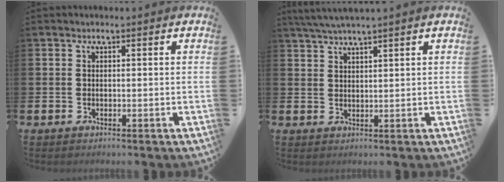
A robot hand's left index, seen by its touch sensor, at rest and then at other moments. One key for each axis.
{"total": 3.2, "fx": 2.9, "fy": -0.4, "fz": 1.1, "tx": -0.033, "ty": -0.005, "tz": 0.056}